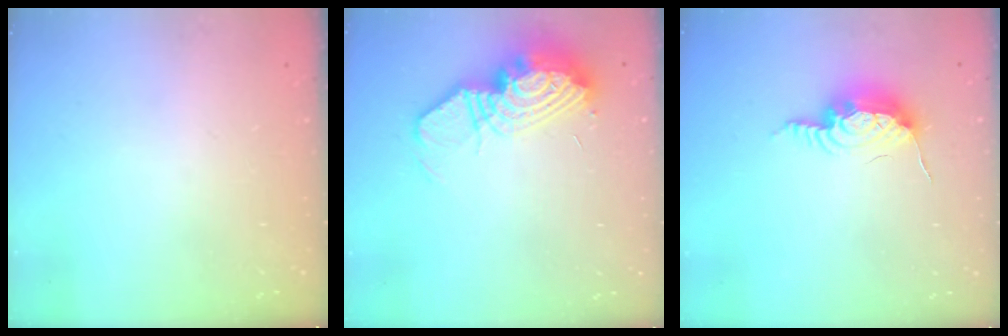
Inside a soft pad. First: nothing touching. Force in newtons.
{"total": 16.9, "press": 16.7, "slide": 2.9}
{"total": 10.8, "press": 10.8, "slide": 0.7}